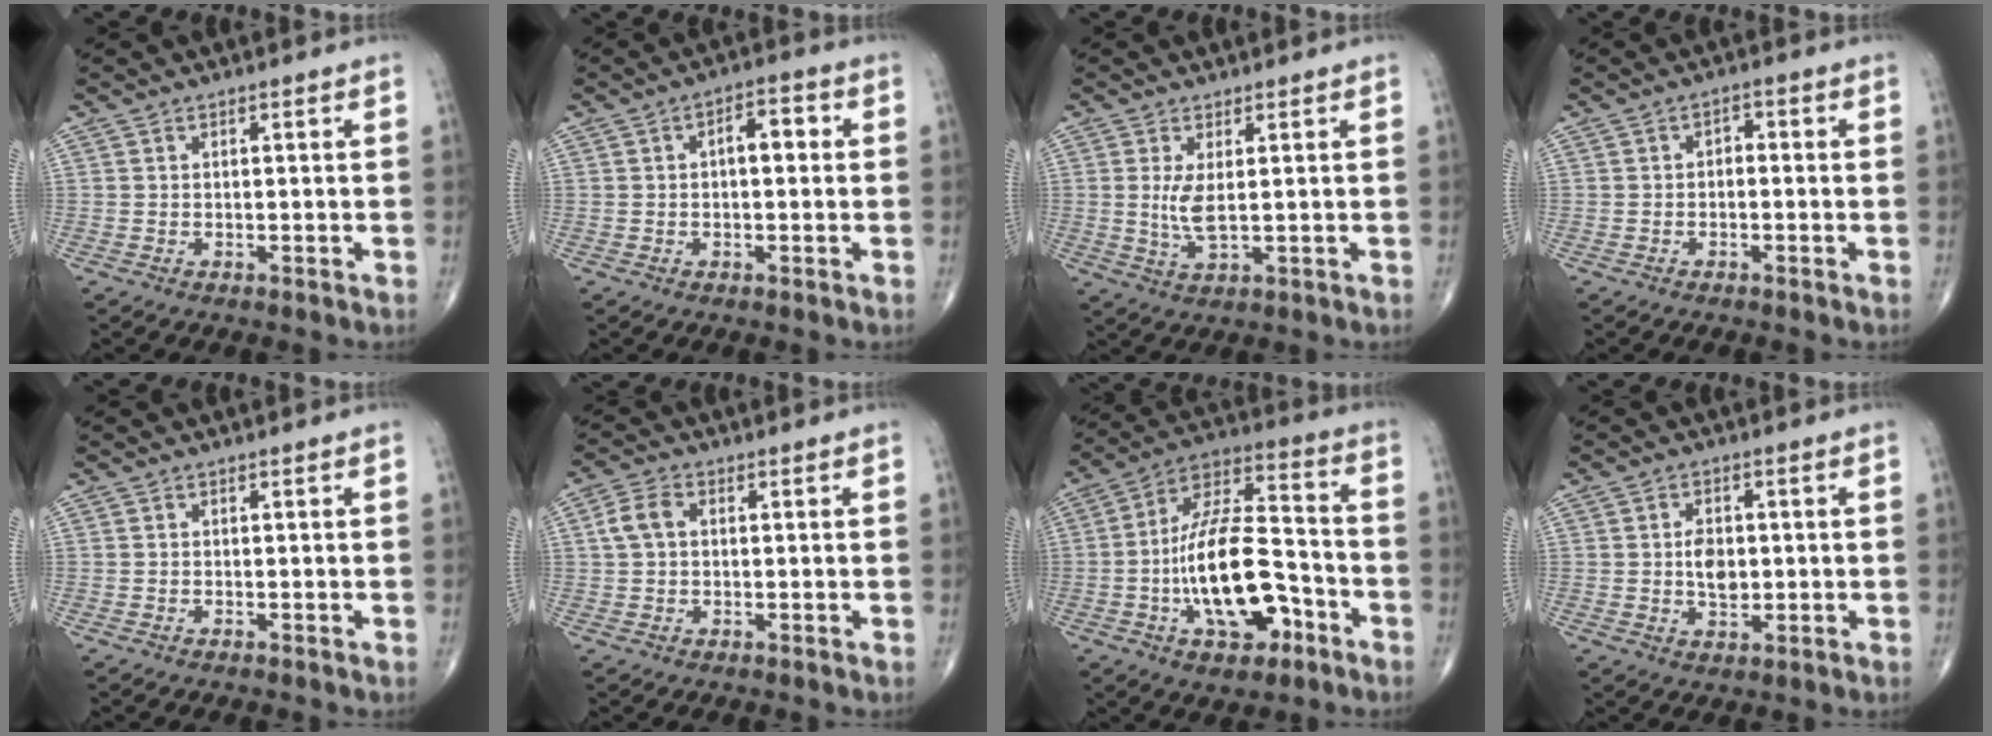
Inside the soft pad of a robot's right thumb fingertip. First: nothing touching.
{"total": 4.9, "force": [0.5, 2.4, 4.2], "torque": [-0.049, 0.015, -0.001]}
{"total": 4.4, "force": [0.6, 1.4, 4.2], "torque": [-0.088, -0.016, 0.017]}
{"total": 1.9, "force": [-0.4, 1.2, 1.4], "torque": [-0.007, 0.012, -0.014]}
{"total": 0.0}
{"total": 4.3, "force": [0.6, 2.9, 3.1], "torque": [-0.067, 0.013, 0.008]}
{"total": 19.4, "force": [-5.9, 9.2, 16.1], "torque": [-0.263, 0.046, -0.098]}
{"total": 5.0, "force": [0.1, 3.2, 3.8], "torque": [-0.047, -0.002, 0.001]}